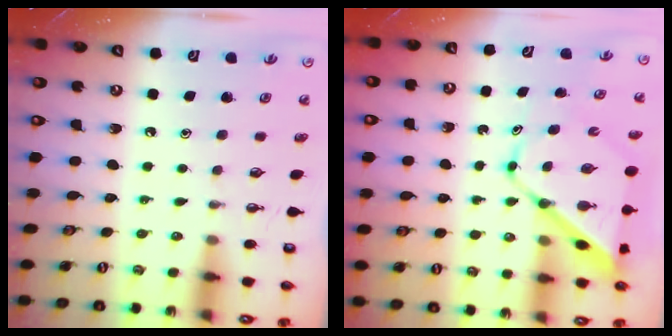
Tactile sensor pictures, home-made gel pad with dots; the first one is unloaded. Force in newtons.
{"total": 11.0, "press": 10.9, "slide": 0.9}